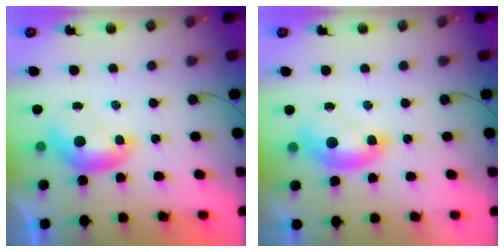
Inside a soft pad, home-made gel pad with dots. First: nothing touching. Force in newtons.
{"total": 1.9, "press": 1.9, "slide": 0.4}